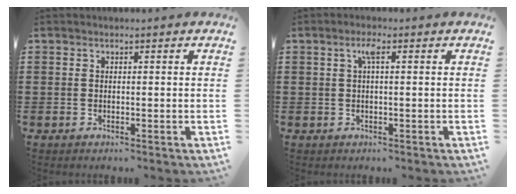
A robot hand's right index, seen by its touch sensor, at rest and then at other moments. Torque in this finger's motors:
{"motor_torque": [0.43, -0.15, 0.11, 0.04]}